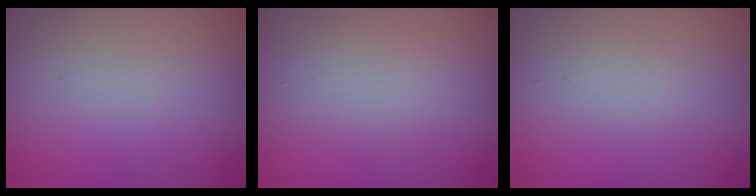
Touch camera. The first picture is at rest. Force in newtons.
{"total": 2.3, "press": 2.3, "slide": 0.2}
{"total": 1.1, "press": 1.1, "slide": 0.1}